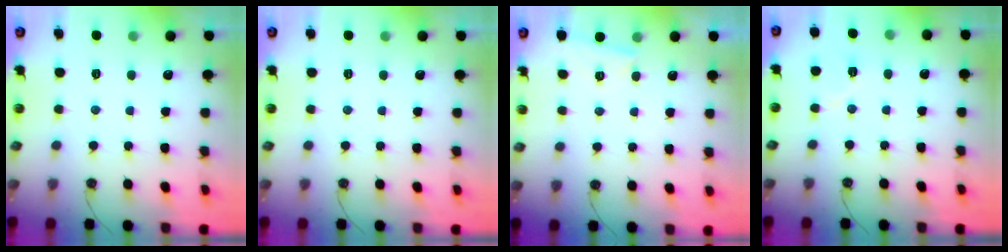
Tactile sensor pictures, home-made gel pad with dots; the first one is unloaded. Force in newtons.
{"total": 0.0}
{"total": 2.6, "press": 2.5, "slide": 0.3}
{"total": 6.6, "press": 6.3, "slide": 1.9}